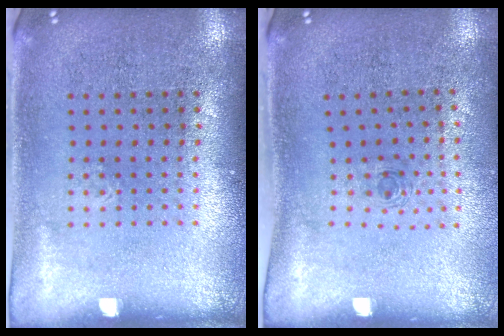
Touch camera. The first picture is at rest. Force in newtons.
{"total": 0.7, "press": 0.2, "slide": 0.6}